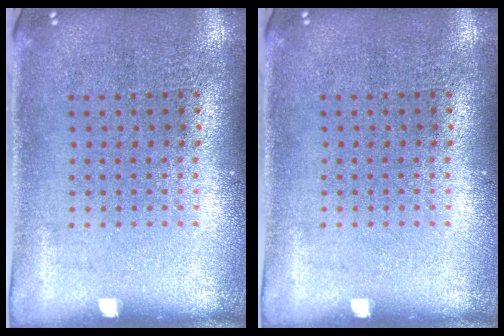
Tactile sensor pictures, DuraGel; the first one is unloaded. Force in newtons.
{"total": 0.0}